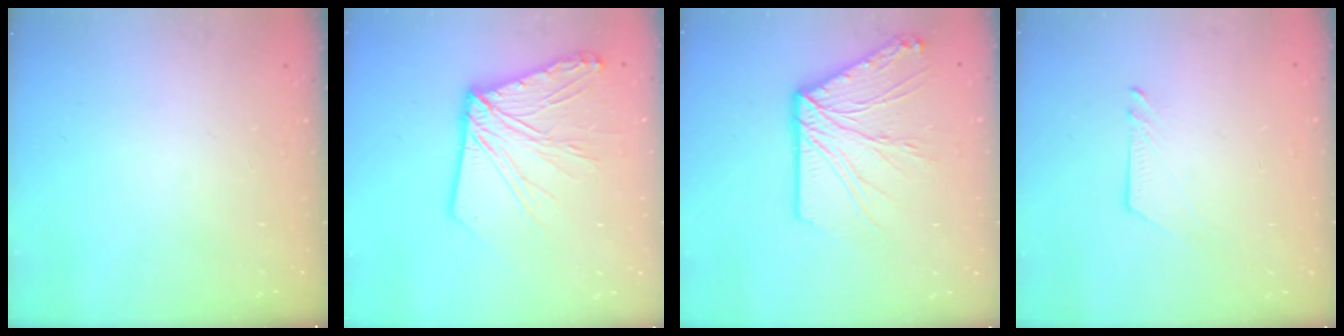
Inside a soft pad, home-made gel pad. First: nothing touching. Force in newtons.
{"total": 15.0, "press": 14.9, "slide": 1.2}
{"total": 16.4, "press": 16.4, "slide": 1.2}
{"total": 3.6, "press": 3.6, "slide": 0.4}